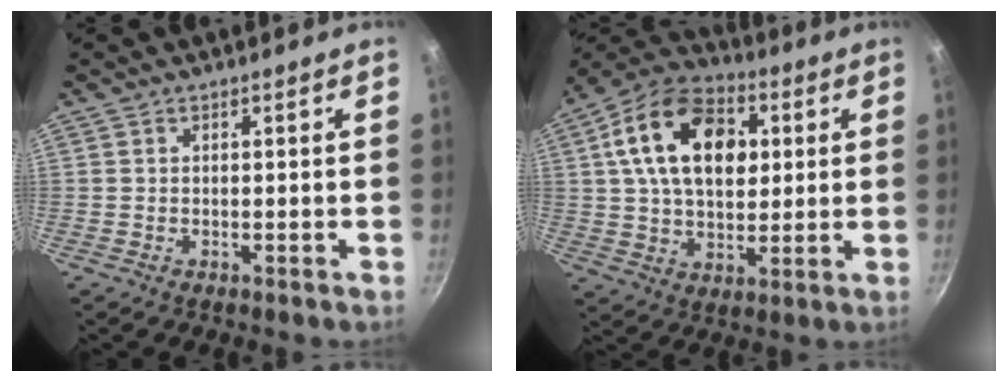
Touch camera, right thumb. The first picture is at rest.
{"total": 19.5, "force": [4.8, 12.7, 13.9], "torque": [-0.207, 0.009, 0.068]}